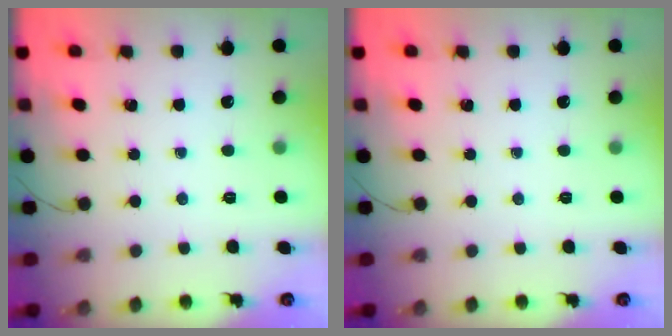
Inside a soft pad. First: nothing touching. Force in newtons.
{"total": 0.0}